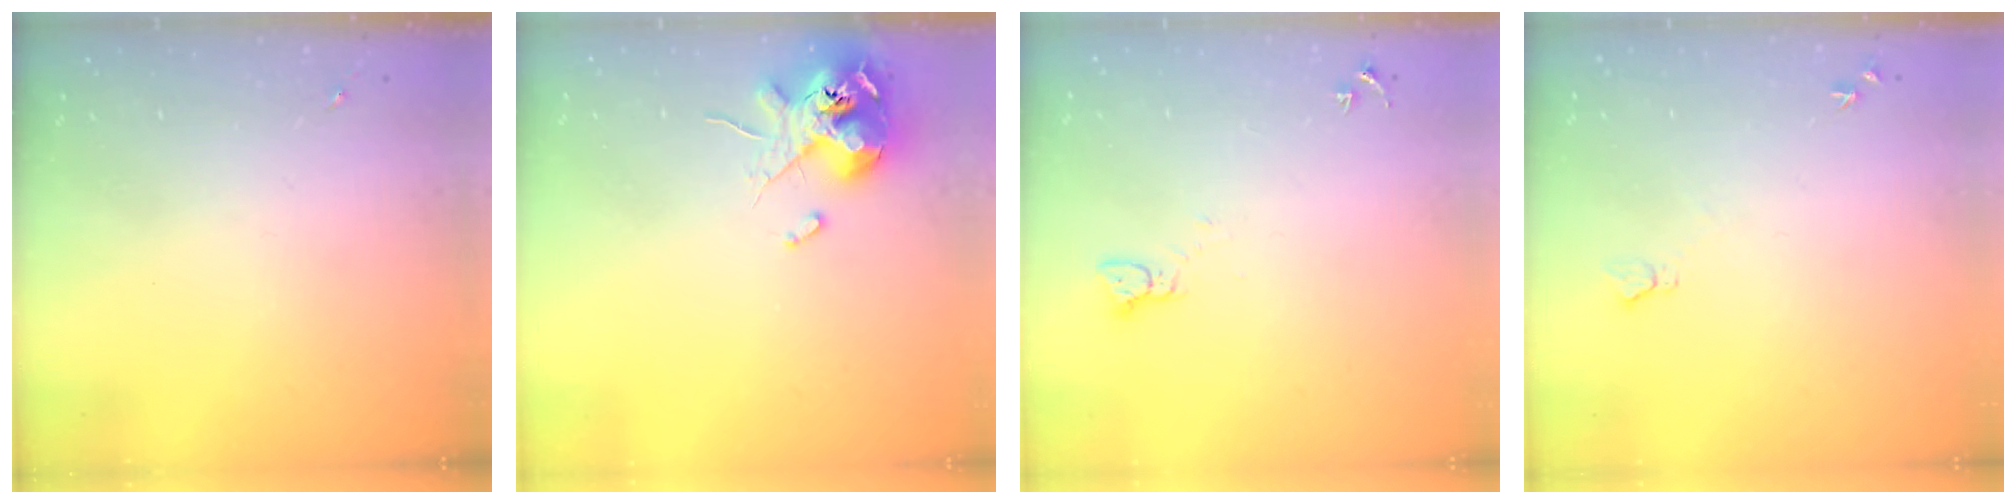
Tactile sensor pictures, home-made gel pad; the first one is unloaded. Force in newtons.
{"total": 12.1, "press": 11.9, "slide": 2.2}
{"total": 2.2, "press": 2.2, "slide": 0.2}
{"total": 5.5, "press": 5.5, "slide": 0.7}